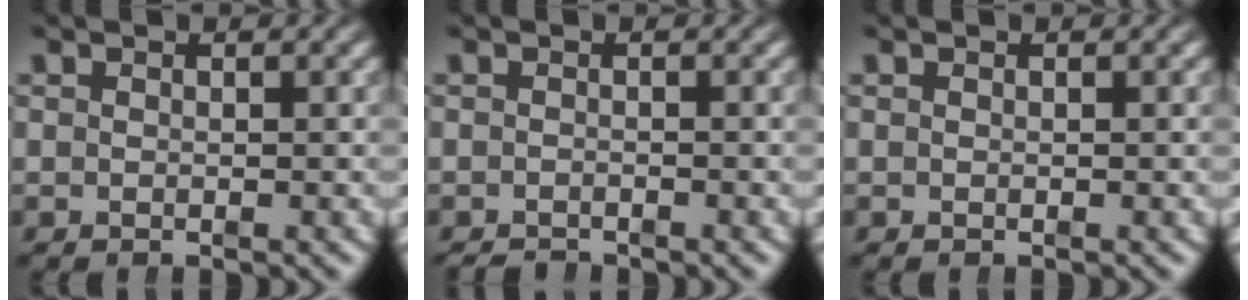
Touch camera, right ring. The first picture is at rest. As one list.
[{"total": 1.6, "force": [-1.6, 0.0, 0.0], "torque": [-0.003, -0.014, -0.023]}, {"total": 0.0}]